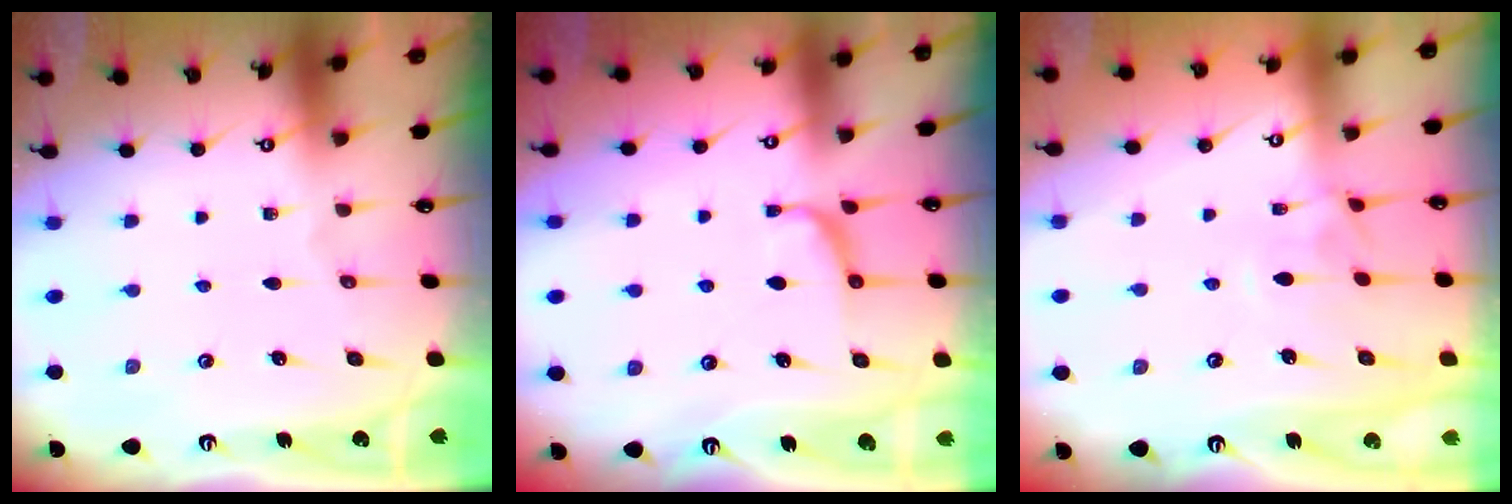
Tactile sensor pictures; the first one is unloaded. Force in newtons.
{"total": 1.7, "press": 1.5, "slide": 0.9}
{"total": 1.3, "press": 1.0, "slide": 0.8}